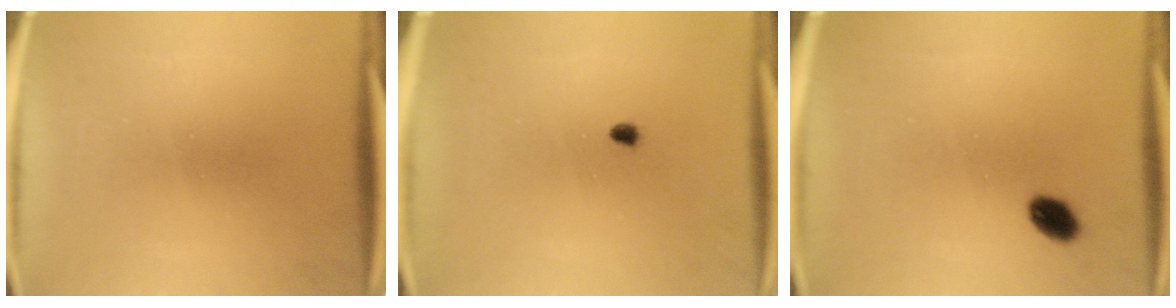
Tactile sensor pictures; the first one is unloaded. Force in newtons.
{"total": 1.3}
{"total": 3.6}